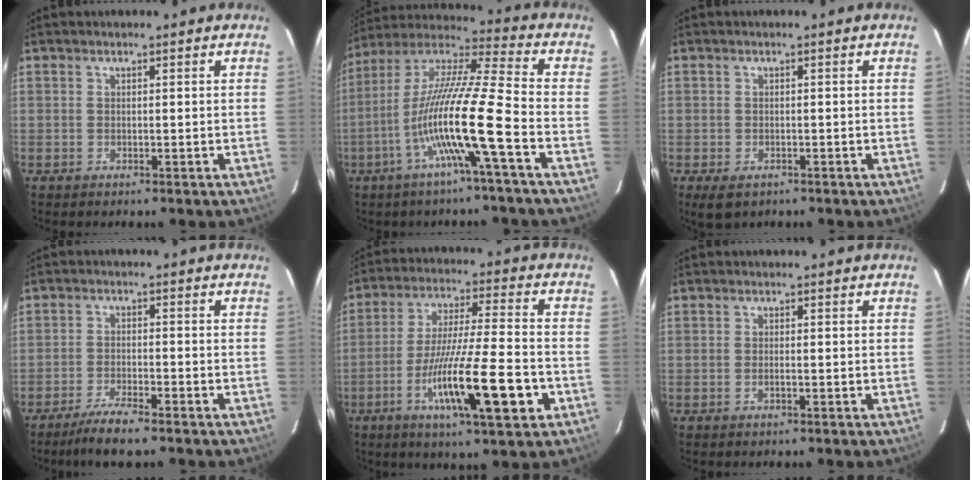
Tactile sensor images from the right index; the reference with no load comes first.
{"total": 15.8, "force": [-5.4, -0.9, 14.8], "torque": [-0.290, 0.002, -0.110]}
{"total": 3.3, "force": [-2.0, 1.9, 1.7], "torque": [-0.032, -0.006, -0.024]}
{"total": 5.3, "force": [-4.5, 0.3, 2.8], "torque": [-0.054, -0.015, -0.083]}
{"total": 16.3, "force": [-5.9, 1.0, 15.2], "torque": [-0.270, -0.019, -0.098]}
{"total": 0.6, "force": [-0.2, 0.1, 0.6], "torque": [-0.014, 0.000, -0.003]}